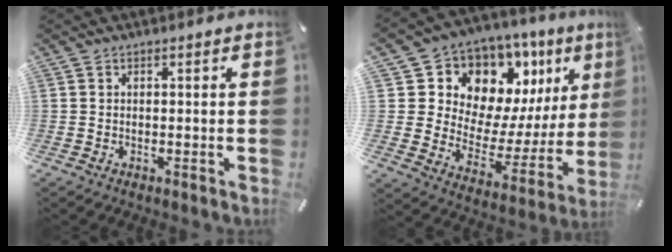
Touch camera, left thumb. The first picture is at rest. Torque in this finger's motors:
{"motor_torque": [2.15, 1.78, 1.87, -0.90, 0.07]}